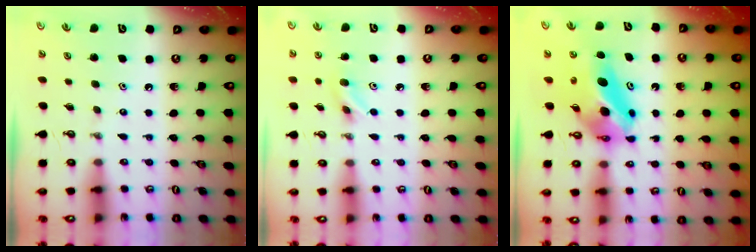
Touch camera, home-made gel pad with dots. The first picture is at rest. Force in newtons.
{"total": 4.8, "press": 4.7, "slide": 1.1}
{"total": 8.7, "press": 8.3, "slide": 2.3}